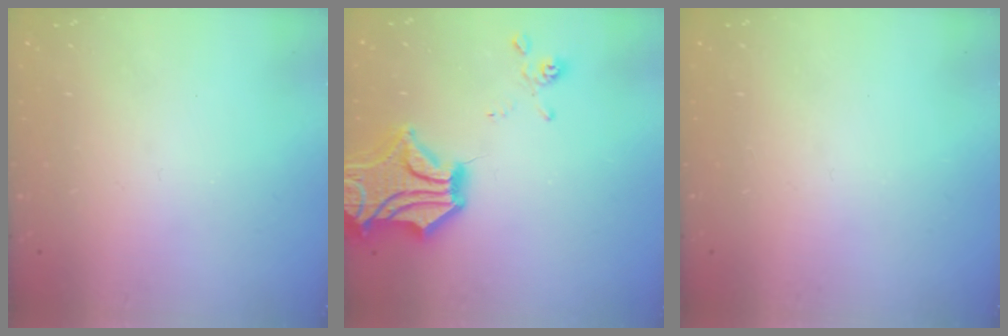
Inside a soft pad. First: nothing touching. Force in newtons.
{"total": 10.0, "press": 9.6, "slide": 2.9}
{"total": 0.0}